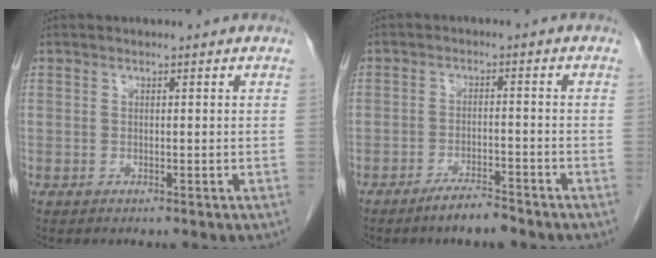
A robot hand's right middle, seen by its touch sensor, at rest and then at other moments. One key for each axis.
{"total": 4.3, "fx": -3.5, "fy": 0.6, "fz": 2.3, "tx": -0.043, "ty": -0.003, "tz": -0.061}